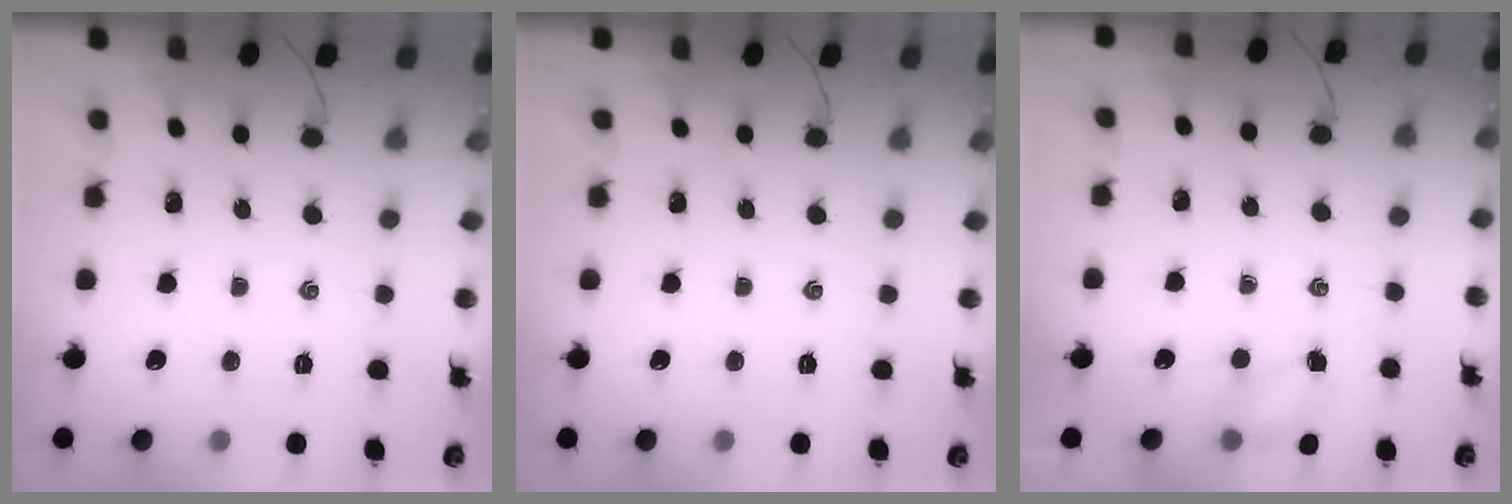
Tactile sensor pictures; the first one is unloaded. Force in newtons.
{"total": 0.0}
{"total": 4.0, "press": 3.9, "slide": 1.0}